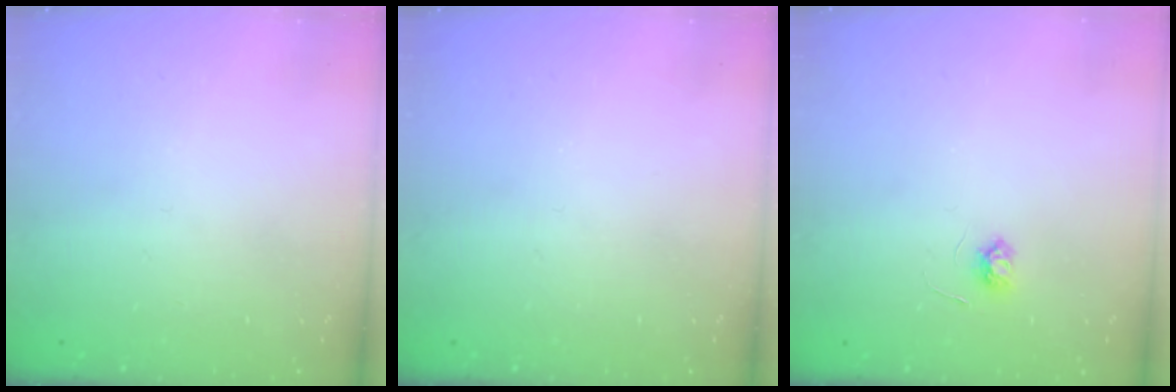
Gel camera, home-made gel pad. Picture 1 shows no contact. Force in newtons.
{"total": 0.0}
{"total": 3.6, "press": 3.6, "slide": 0.5}